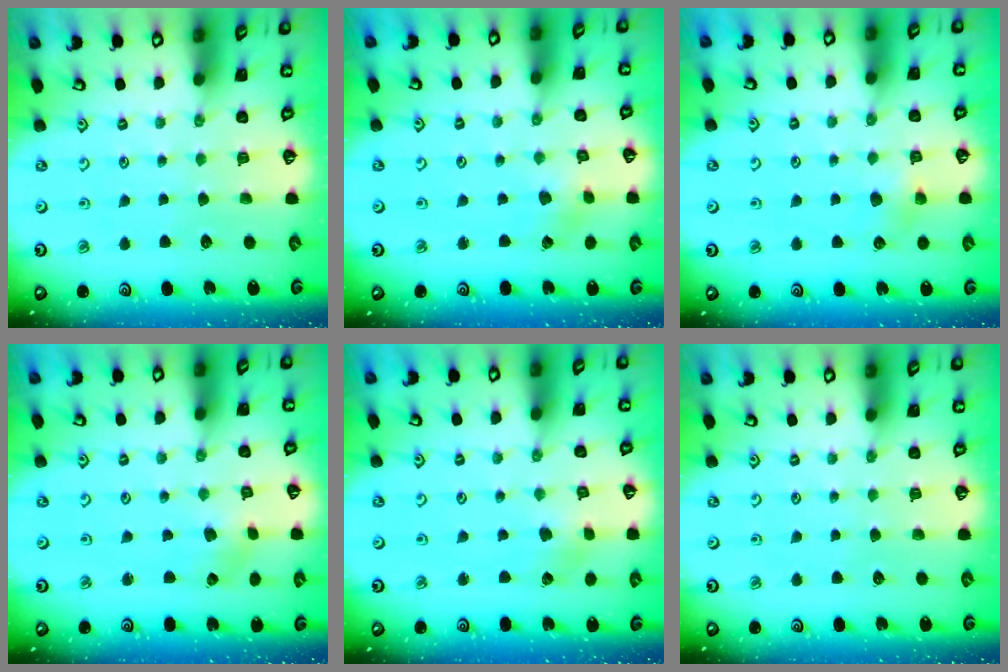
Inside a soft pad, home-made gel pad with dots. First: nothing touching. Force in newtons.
{"total": 2.1, "press": 2.1, "slide": 0.3}
{"total": 4.2, "press": 4.2, "slide": 0.5}
{"total": 2.4, "press": 2.3, "slide": 0.4}
{"total": 2.0, "press": 2.0, "slide": 0.4}
{"total": 0.0}